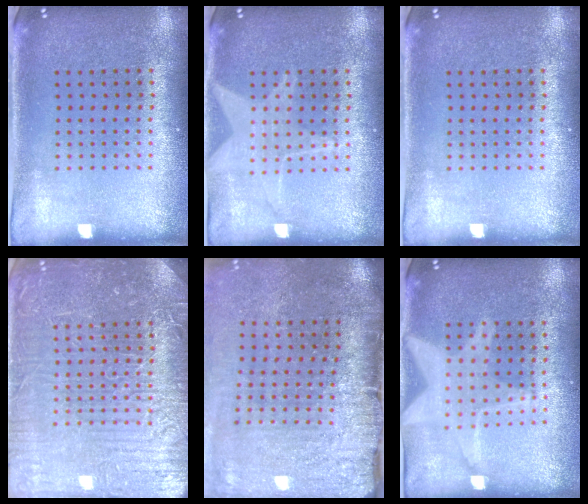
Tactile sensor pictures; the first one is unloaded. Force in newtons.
{"total": 2.3, "press": 2.3, "slide": 0.3}
{"total": 0.0}
{"total": 5.3, "press": 5.2, "slide": 0.7}
{"total": 4.6, "press": 3.9, "slide": 2.5}
{"total": 2.3, "press": 2.3, "slide": 0.3}